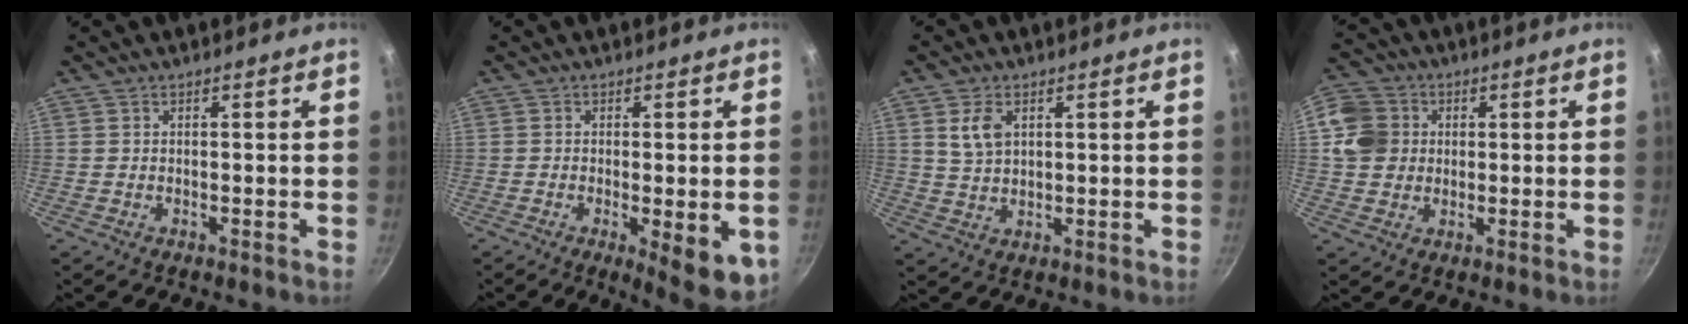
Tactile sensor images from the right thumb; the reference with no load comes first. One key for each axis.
{"total": 9.4, "fx": -2.5, "fy": 2.8, "fz": 8.7, "tx": -0.102, "ty": -0.006, "tz": -0.026}
{"total": 5.3, "fx": 2.0, "fy": 3.3, "fz": 3.6, "tx": -0.061, "ty": -0.005, "tz": 0.041}
{"total": 8.3, "fx": 1.3, "fy": 7.5, "fz": 3.4, "tx": -0.033, "ty": 0.005, "tz": 0.014}